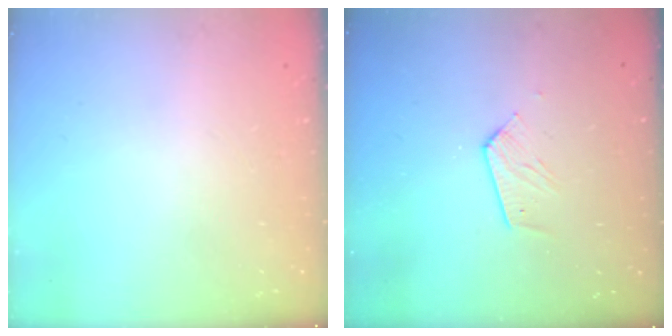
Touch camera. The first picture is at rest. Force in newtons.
{"total": 6.2, "press": 6.2, "slide": 0.2}